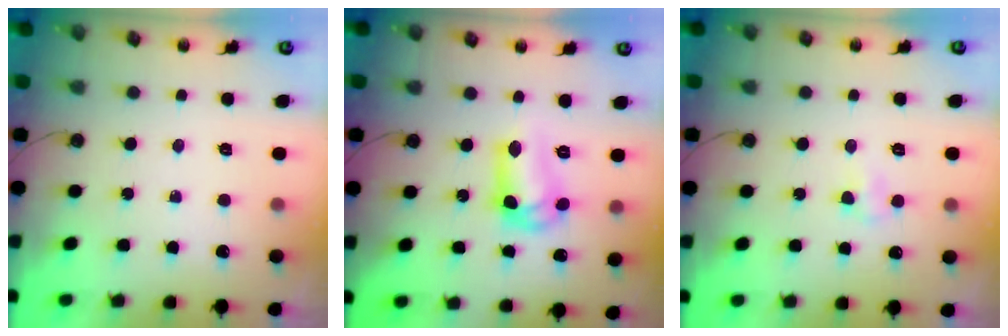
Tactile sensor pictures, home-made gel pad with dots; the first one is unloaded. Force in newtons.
{"total": 11.1, "press": 10.4, "slide": 3.9}
{"total": 2.9, "press": 2.7, "slide": 0.9}